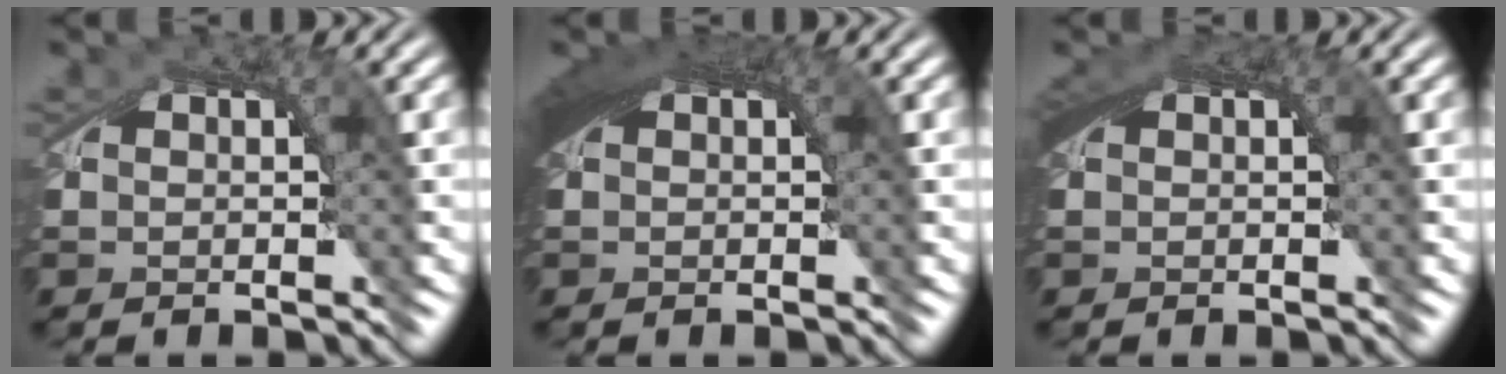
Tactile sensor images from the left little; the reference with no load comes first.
{"total": 4.4, "force": [0.7, 1.8, 3.9], "torque": [-0.066, 0.000, 0.014]}
{"total": 2.2, "force": [0.2, 1.2, 1.8], "torque": [-0.031, -0.002, 0.004]}